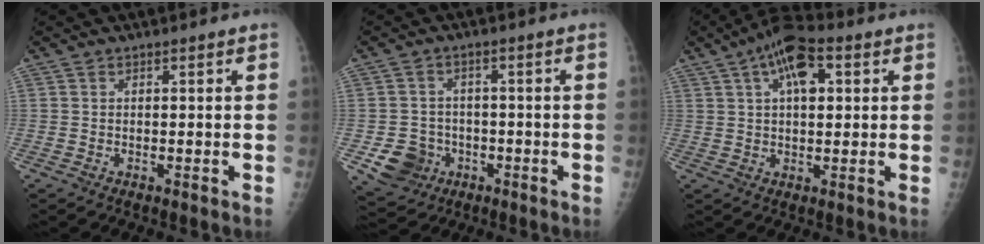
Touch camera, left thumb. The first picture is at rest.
{"total": 7.4, "force": [-2.6, 6.6, 2.1], "torque": [-0.017, 0.016, -0.032]}
{"total": 10.4, "force": [4.0, 5.0, 8.3], "torque": [-0.129, 0.014, 0.060]}